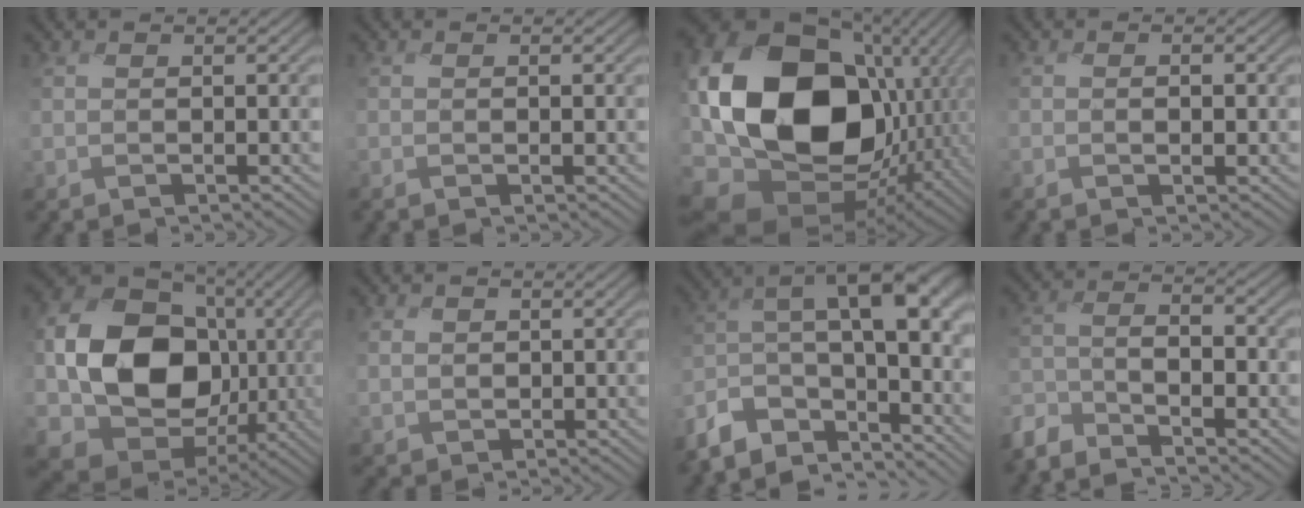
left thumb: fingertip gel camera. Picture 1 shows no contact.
{"total": 0.0}
{"total": 21.2, "force": [-0.3, 15.2, 14.8], "torque": [-0.372, -0.021, 0.013]}
{"total": 1.1, "force": [-0.2, 0.6, 0.9], "torque": [-0.015, 0.005, -0.001]}
{"total": 16.8, "force": [-0.8, 13.5, 10.0], "torque": [-0.203, -0.032, -0.014]}
{"total": 1.8, "force": [0.2, 1.7, 0.3], "torque": [-0.021, -0.004, 0.000]}
{"total": 10.6, "force": [-7.1, 4.3, 6.6], "torque": [-0.103, -0.008, -0.147]}
{"total": 4.8, "force": [-4.6, 0.8, 1.0], "torque": [-0.025, -0.002, -0.114]}